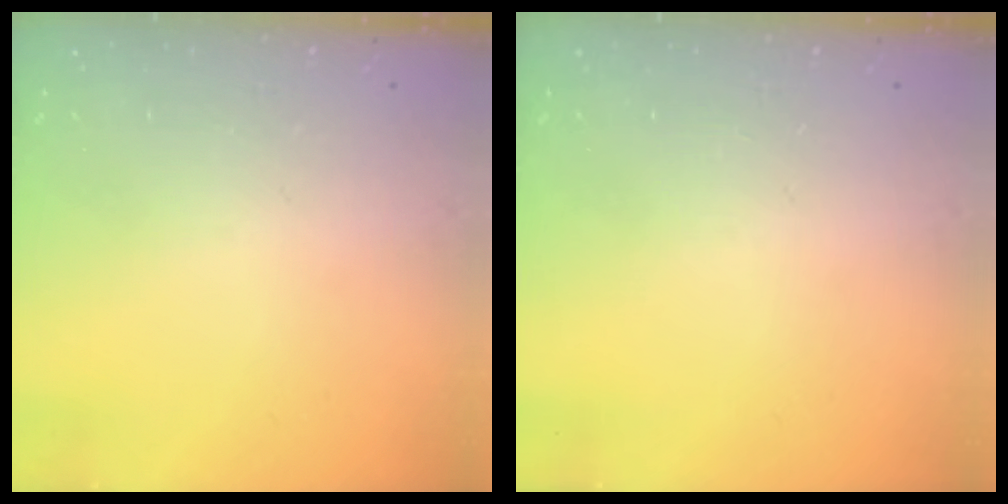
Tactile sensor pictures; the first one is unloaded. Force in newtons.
{"total": 0.0}